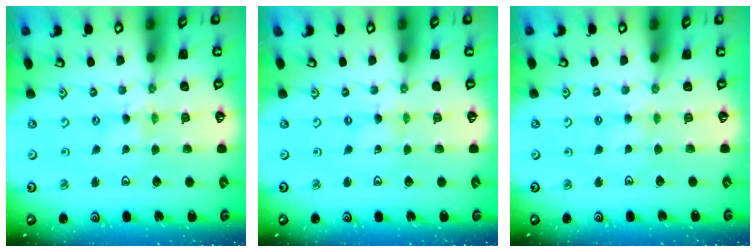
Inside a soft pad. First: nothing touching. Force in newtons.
{"total": 0.0}
{"total": 3.0, "press": 3.0, "slide": 0.4}